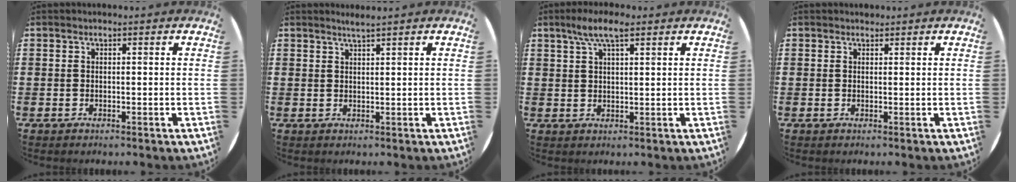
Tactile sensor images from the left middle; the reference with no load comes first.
{"total": 1.5, "force": [1.4, -0.4, 0.5], "torque": [-0.007, 0.001, 0.025]}
{"total": 5.4, "force": [3.4, 1.6, 3.9], "torque": [-0.074, 0.007, 0.057]}
{"total": 0.5, "force": [0.5, 0.2, -0.1], "torque": [0.004, 0.005, 0.008]}